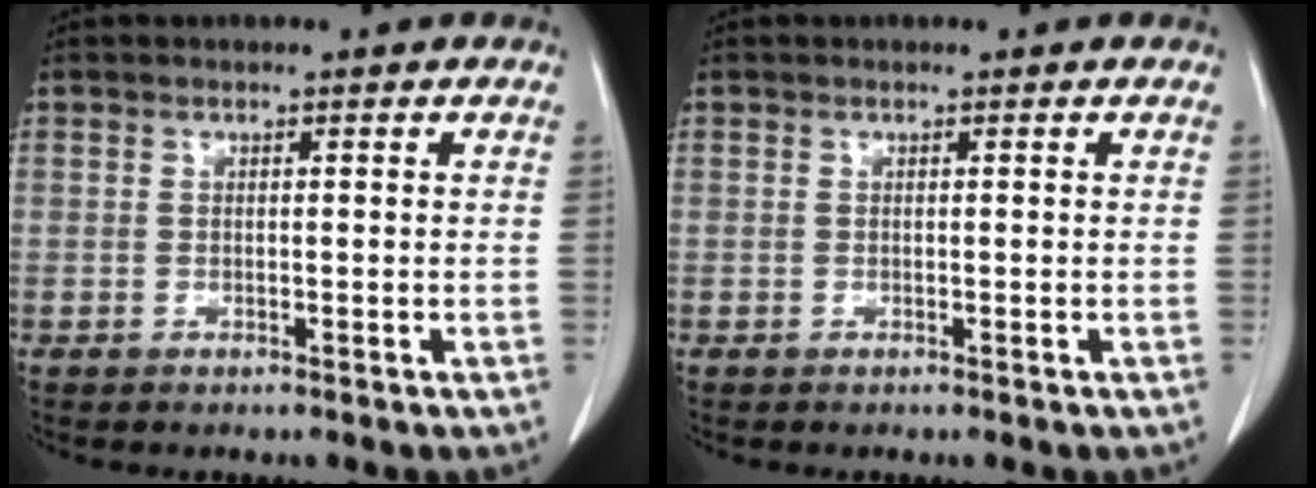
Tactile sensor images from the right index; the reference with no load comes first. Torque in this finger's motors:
{"motor_torque": [0.03, -0.01, 0.05, 0.01]}